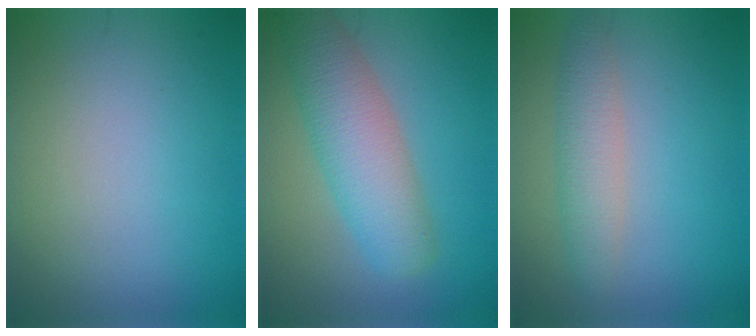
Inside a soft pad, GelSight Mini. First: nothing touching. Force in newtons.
{"total": 5.9, "press": 5.9, "slide": 0.3}
{"total": 3.0, "press": 3.0, "slide": 0.0}